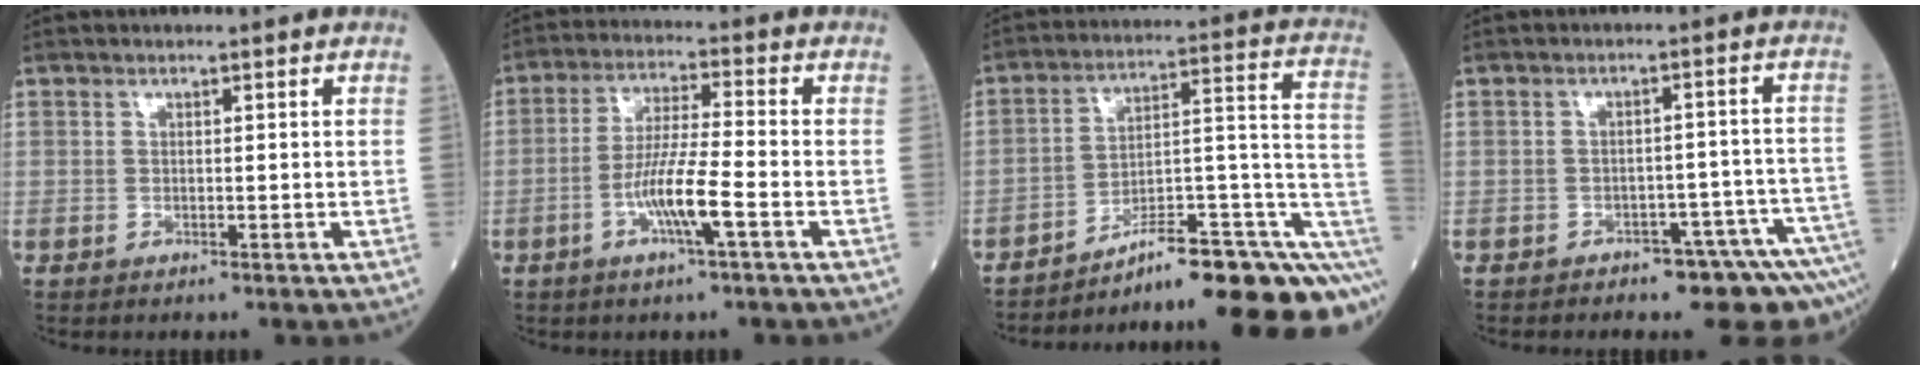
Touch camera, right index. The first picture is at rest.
{"total": 8.0, "force": [-3.0, 0.0, 7.5], "torque": [-0.146, -0.003, -0.059]}
{"total": 19.1, "force": [-14.5, 1.5, 12.3], "torque": [-0.098, 0.048, -0.208]}
{"total": 8.5, "force": [-7.3, 2.3, 3.7], "torque": [-0.021, 0.031, -0.091]}